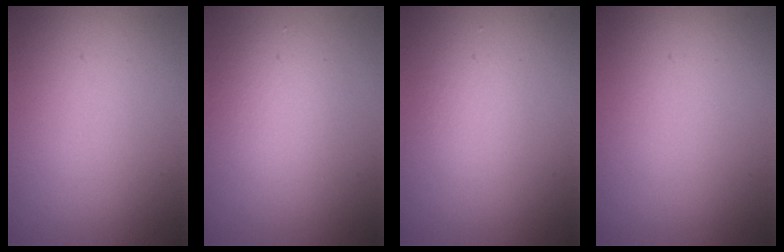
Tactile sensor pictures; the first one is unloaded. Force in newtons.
{"total": 2.8, "press": 2.8, "slide": 0.2}
{"total": 1.3, "press": 1.3, "slide": 0.0}
{"total": 0.0}